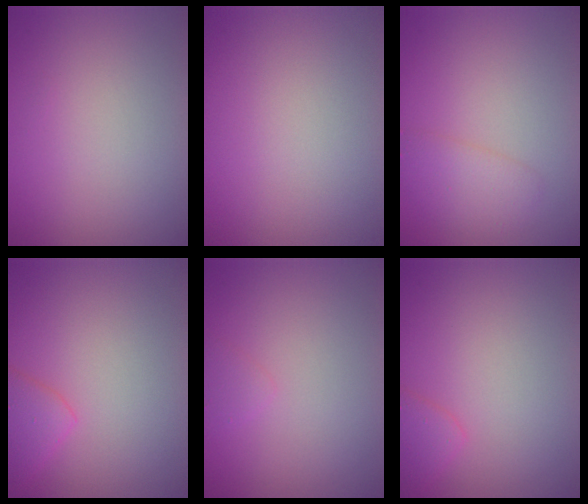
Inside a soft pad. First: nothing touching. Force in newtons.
{"total": 0.0}
{"total": 2.1, "press": 2.1, "slide": 0.1}
{"total": 2.5, "press": 2.4, "slide": 0.3}
{"total": 0.7, "press": 0.7, "slide": 0.0}
{"total": 1.9, "press": 1.9, "slide": 0.1}